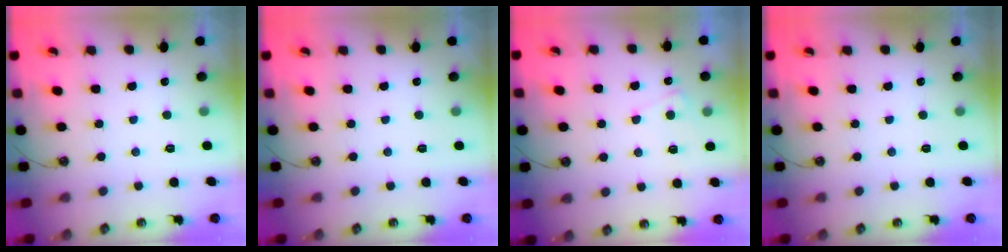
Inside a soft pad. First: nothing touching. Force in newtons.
{"total": 0.0}
{"total": 5.2, "press": 5.2, "slide": 0.5}
{"total": 0.0}